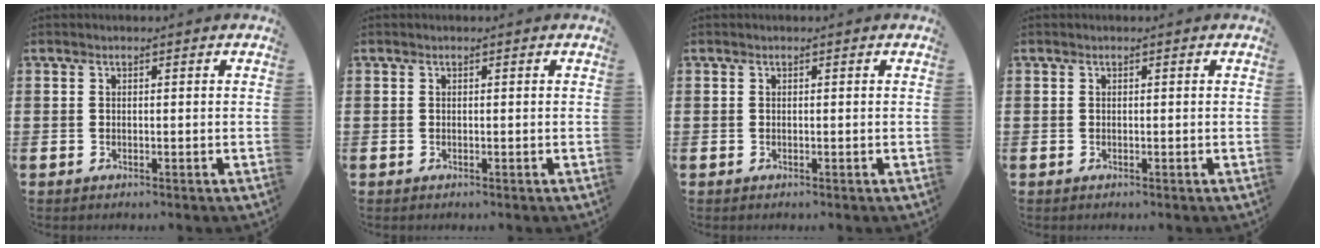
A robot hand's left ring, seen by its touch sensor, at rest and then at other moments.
{"total": 0.0}
{"total": 0.0}
{"total": 0.0}